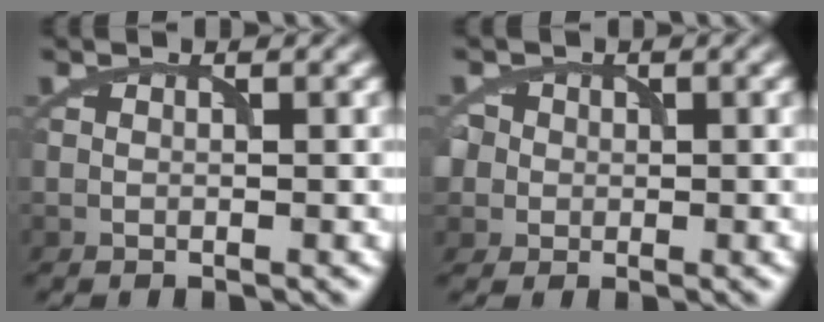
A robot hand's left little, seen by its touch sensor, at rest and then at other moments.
{"total": 2.8, "force": [-0.1, 2.8, 0.6], "torque": [-0.002, 0.021, -0.007]}